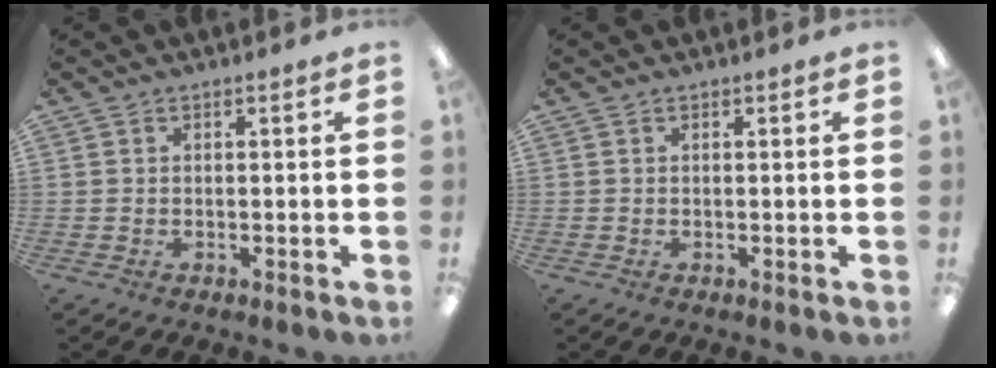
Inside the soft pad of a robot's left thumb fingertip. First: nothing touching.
{"total": 0.0}